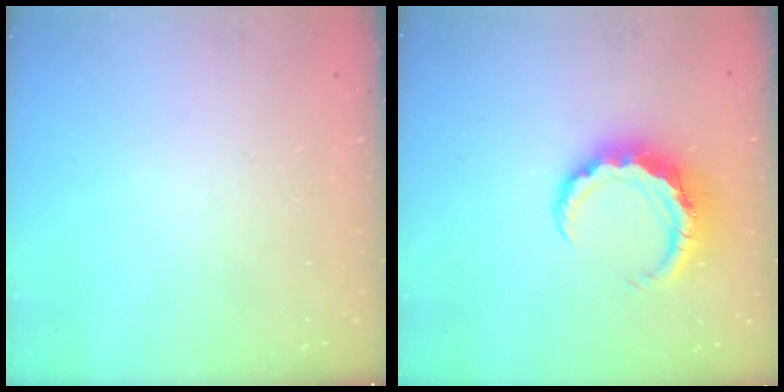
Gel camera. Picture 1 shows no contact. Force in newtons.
{"total": 7.9, "press": 7.7, "slide": 1.7}